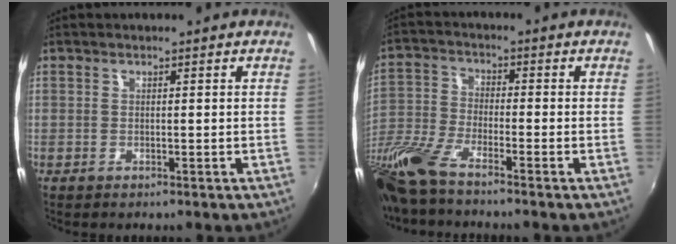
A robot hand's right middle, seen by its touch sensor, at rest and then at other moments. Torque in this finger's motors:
{"motor_torque": [1.09, -1.05, 0.88, 0.21]}